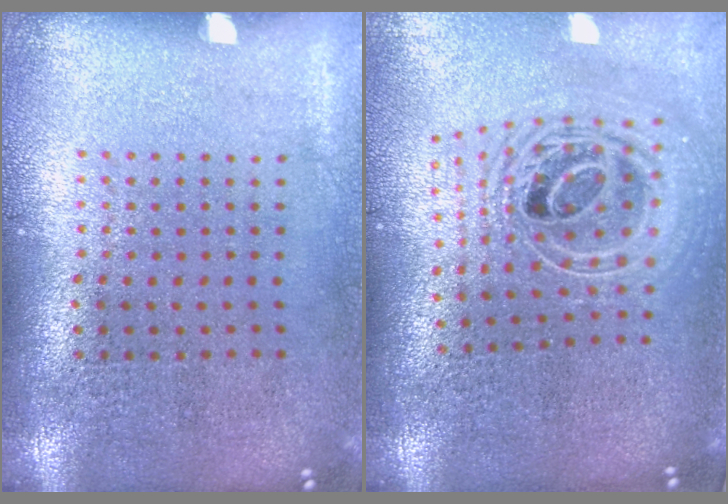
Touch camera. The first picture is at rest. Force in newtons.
{"total": 2.4, "press": 1.8, "slide": 1.7}